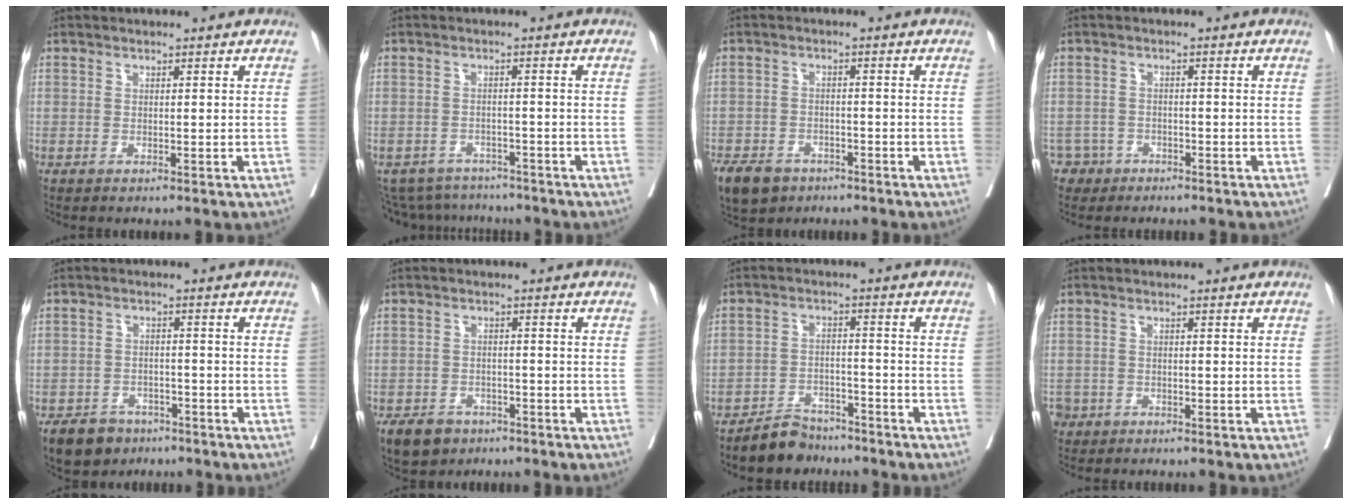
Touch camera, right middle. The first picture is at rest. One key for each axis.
{"total": 7.1, "fx": -6.7, "fy": 2.4, "fz": -0.1, "tx": 0.002, "ty": 0.014, "tz": -0.087}
{"total": 7.4, "fx": -5.2, "fy": 4.6, "fz": 2.8, "tx": -0.054, "ty": 0.000, "tz": -0.081}
{"total": 3.7, "fx": -2.5, "fy": 2.7, "fz": -0.6, "tx": 0.007, "ty": 0.010, "tz": -0.043}
{"total": 6.1, "fx": -4.4, "fy": 3.8, "fz": 1.8, "tx": -0.033, "ty": 0.002, "tz": -0.070}
{"total": 5.4, "fx": -3.7, "fy": 3.5, "fz": 1.7, "tx": -0.032, "ty": 0.001, "tz": -0.056}
{"total": 5.2, "fx": -4.6, "fy": 2.4, "fz": 0.5, "tx": -0.012, "ty": 0.001, "tz": -0.081}
{"total": 2.9, "fx": -1.8, "fy": 2.2, "fz": 0.1, "tx": -0.003, "ty": 0.005, "tz": -0.037}